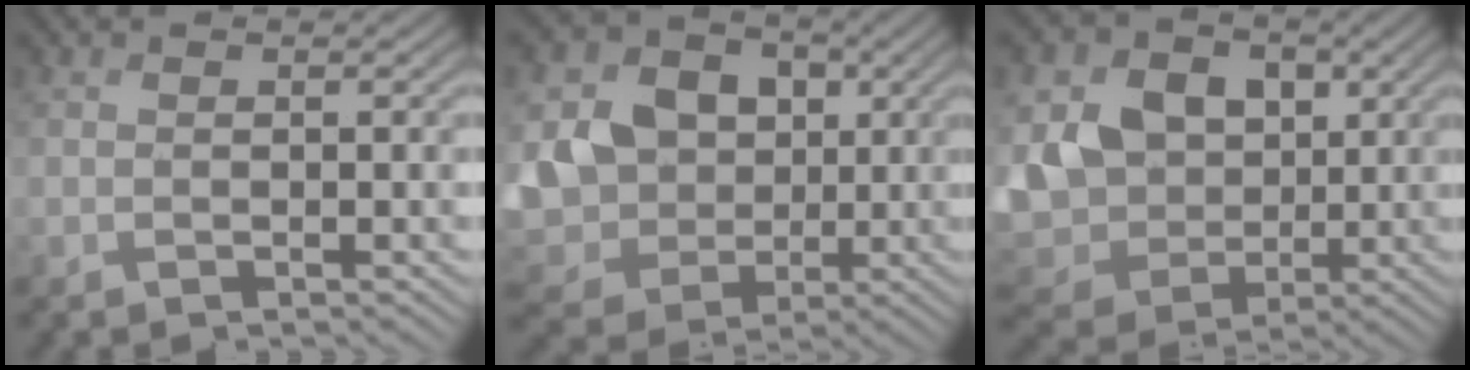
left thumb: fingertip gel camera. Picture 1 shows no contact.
{"total": 13.0, "force": [0.9, 11.3, 6.2], "torque": [-0.192, -0.020, 0.012]}
{"total": 13.3, "force": [1.9, 11.1, 7.1], "torque": [-0.212, -0.008, 0.042]}